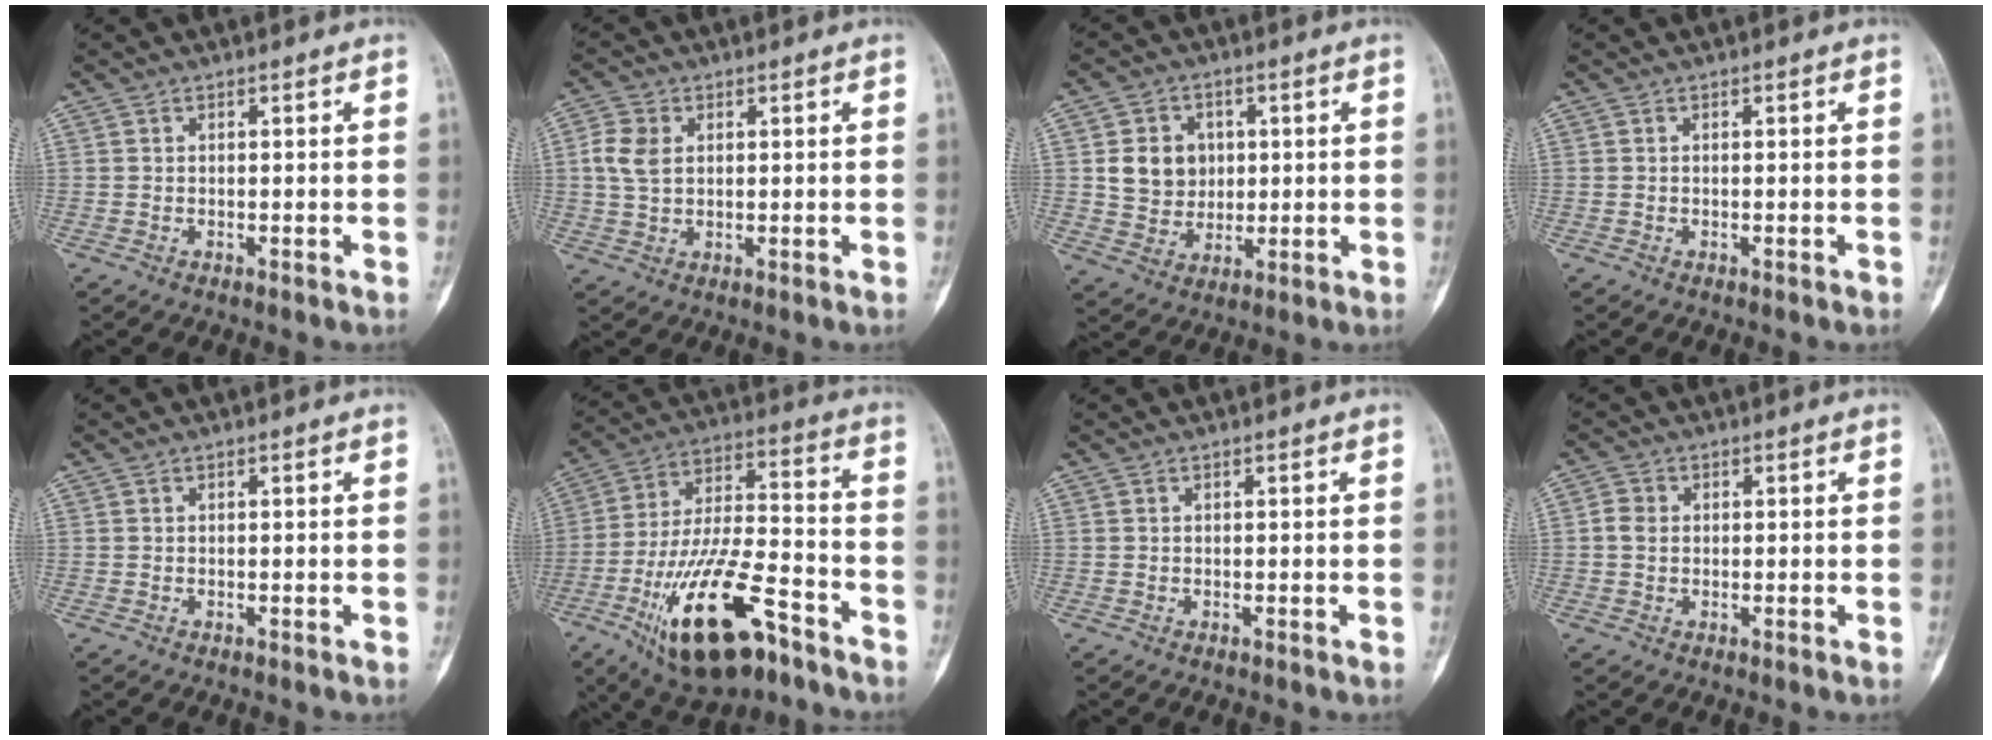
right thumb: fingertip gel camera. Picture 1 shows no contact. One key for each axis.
{"total": 5.5, "fx": 1.2, "fy": 3.8, "fz": 3.8, "tx": -0.080, "ty": 0.004, "tz": 0.023}
{"total": 8.6, "fx": 1.5, "fy": 7.6, "fz": 3.9, "tx": -0.028, "ty": -0.005, "tz": 0.031}
{"total": 0.0}
{"total": 0.0}
{"total": 22.0, "fx": -11.5, "fy": 8.5, "fz": 16.8, "tx": -0.319, "ty": 0.060, "tz": -0.192}
{"total": 0.0}
{"total": 2.6, "fx": 0.2, "fy": 2.2, "fz": 1.4, "tx": -0.023, "ty": 0.005, "tz": 0.000}